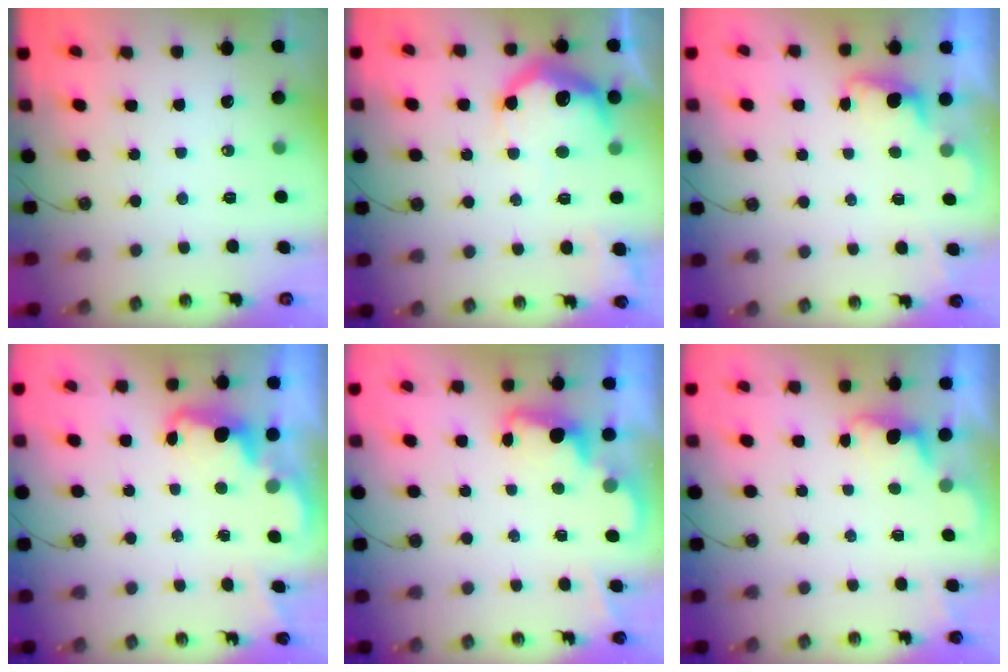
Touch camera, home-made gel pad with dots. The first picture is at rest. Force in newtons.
{"total": 17.8, "press": 17.8, "slide": 1.1}
{"total": 0.9, "press": 0.6, "slide": 0.7}
{"total": 2.4, "press": 2.3, "slide": 0.7}
{"total": 2.3, "press": 2.3, "slide": 0.5}
{"total": 0.9, "press": 0.6, "slide": 0.7}